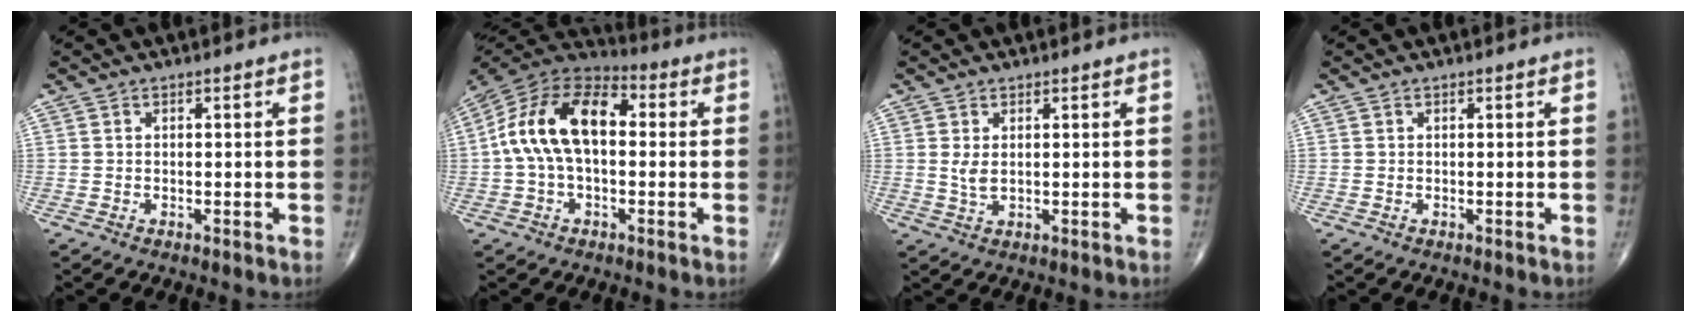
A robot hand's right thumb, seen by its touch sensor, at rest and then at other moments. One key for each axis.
{"total": 16.3, "fx": 1.0, "fy": 9.4, "fz": 13.3, "tx": -0.241, "ty": 0.043, "tz": 0.006}
{"total": 2.4, "fx": 0.5, "fy": 1.0, "fz": 2.1, "tx": -0.043, "ty": -0.005, "tz": 0.015}
{"total": 0.0}